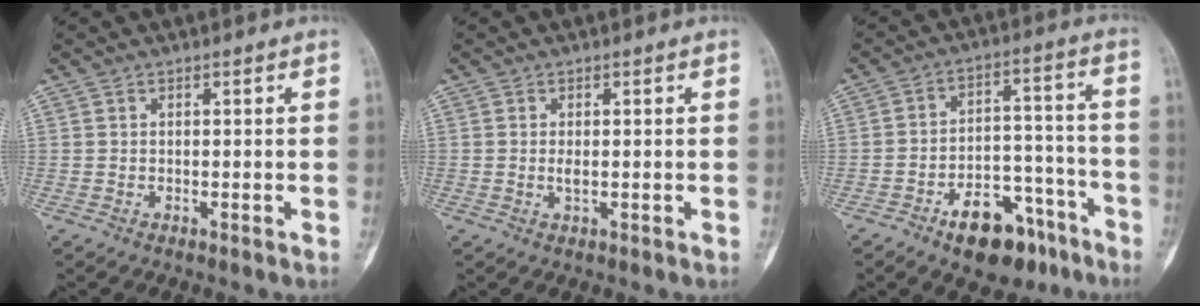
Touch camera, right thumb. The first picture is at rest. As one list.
[{"total": 1.4, "force": [-0.2, 0.8, 1.1], "torque": [-0.015, 0.000, -0.006]}, {"total": 15.1, "force": [-9.6, 7.9, 8.6], "torque": [-0.086, 0.084, -0.141]}]